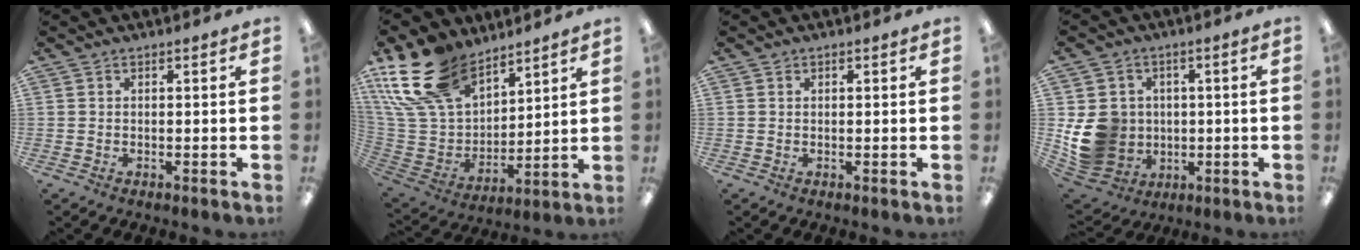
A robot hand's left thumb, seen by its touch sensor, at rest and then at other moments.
{"total": 21.1, "force": [14.3, 11.9, 9.9], "torque": [-0.231, -0.070, 0.269]}
{"total": 0.5, "force": [0.3, 0.4, 0.1], "torque": [-0.003, 0.003, 0.006]}
{"total": 12.1, "force": [-0.8, 11.1, 4.7], "torque": [-0.106, 0.007, -0.004]}